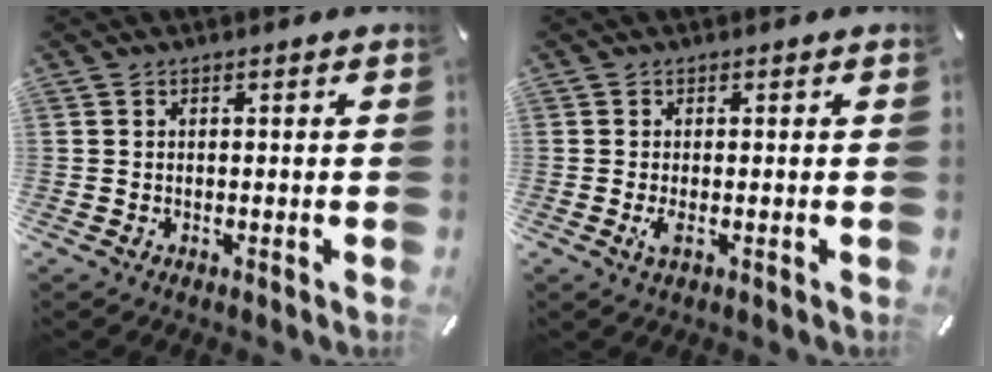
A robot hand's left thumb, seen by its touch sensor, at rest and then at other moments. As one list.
[{"total": 2.3, "force": [-0.3, 0.7, 2.1], "torque": [-0.044, -0.006, -0.006]}]